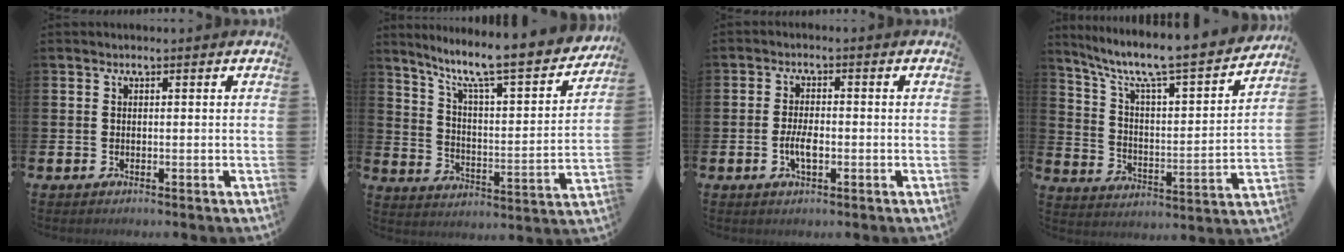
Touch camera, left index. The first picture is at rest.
{"total": 9.1, "force": [7.9, 1.2, 4.4], "torque": [-0.107, -0.065, 0.125]}
{"total": 3.3, "force": [-0.8, 1.3, 2.9], "torque": [-0.044, 0.000, -0.016]}
{"total": 8.0, "force": [6.9, 0.8, 3.9], "torque": [-0.110, -0.059, 0.111]}